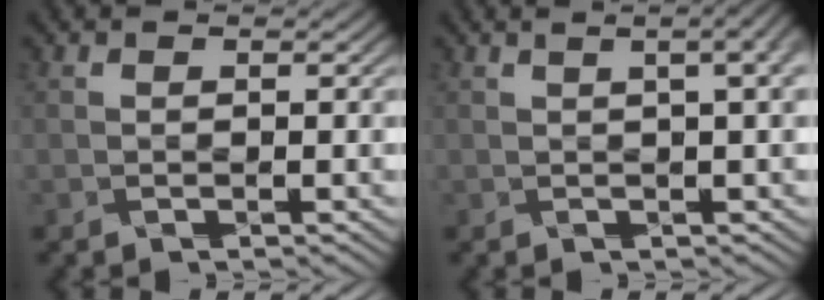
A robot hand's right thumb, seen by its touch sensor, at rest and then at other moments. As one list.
[{"total": 5.5, "force": [1.8, 2.1, 4.7], "torque": [-0.046, 0.023, 0.002]}]